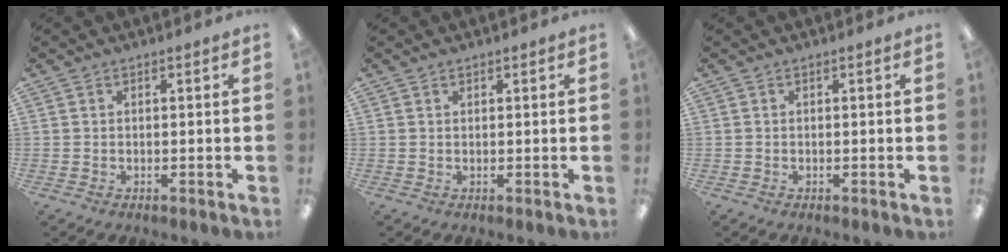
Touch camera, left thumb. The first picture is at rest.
{"total": 0.6, "force": [0.5, 0.3, 0.1], "torque": [-0.003, 0.000, 0.010]}
{"total": 0.0}